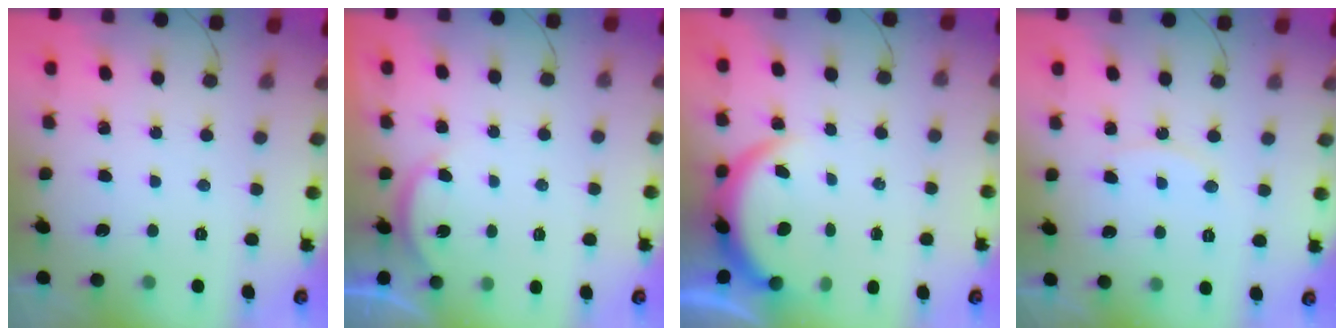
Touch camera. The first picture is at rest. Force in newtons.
{"total": 2.2, "press": 2.2, "slide": 0.5}
{"total": 3.9, "press": 3.9, "slide": 0.2}
{"total": 7.4, "press": 7.4, "slide": 0.1}